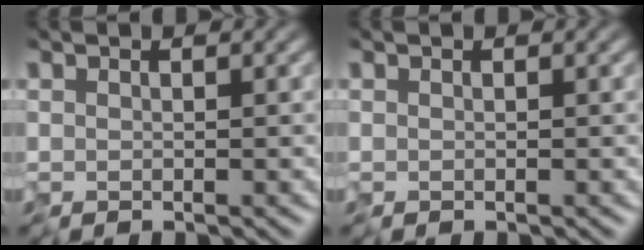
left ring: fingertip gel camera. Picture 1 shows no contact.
{"total": 0.0}